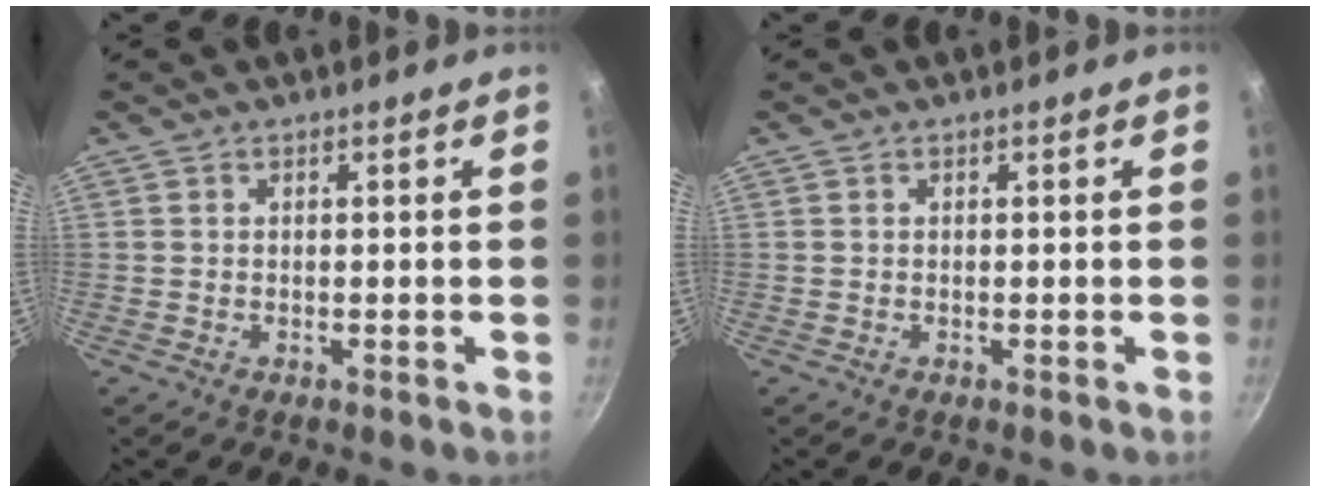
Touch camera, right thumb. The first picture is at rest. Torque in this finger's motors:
{"motor_torque": [0.00, 0.00, -0.05, 0.05, 0.00]}